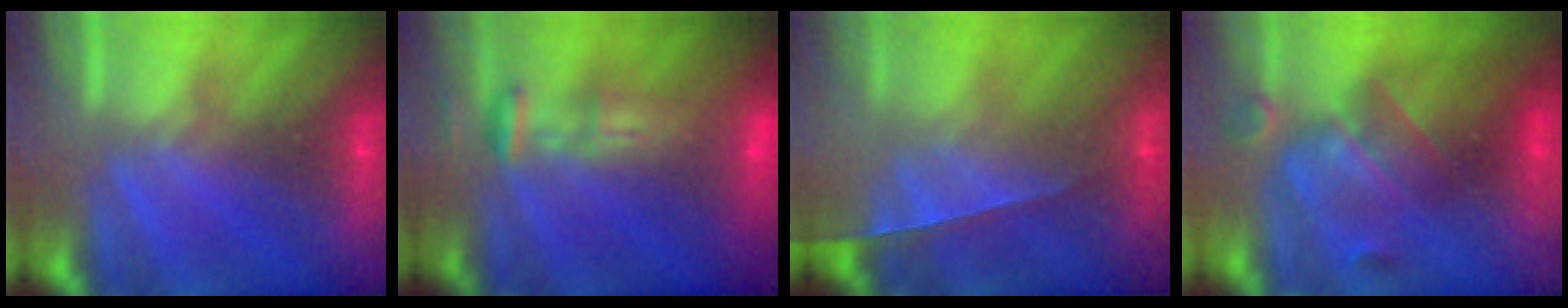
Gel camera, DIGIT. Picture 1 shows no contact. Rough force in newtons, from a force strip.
{"total": 9.6}
{"total": 1.4}
{"total": 5.8}